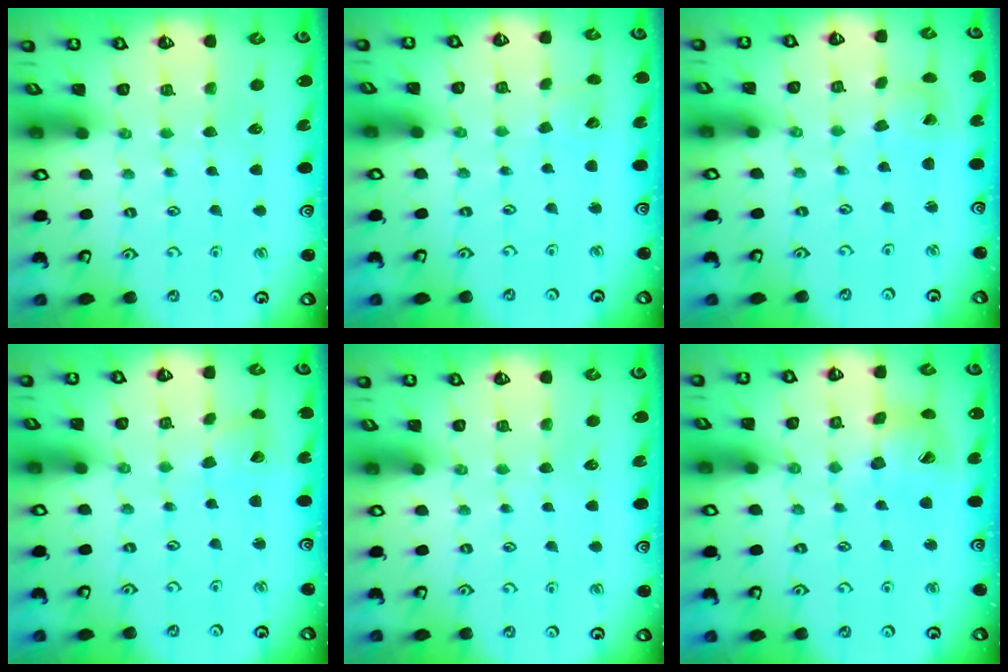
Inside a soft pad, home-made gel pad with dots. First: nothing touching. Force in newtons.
{"total": 3.1, "press": 3.1, "slide": 0.3}
{"total": 2.1, "press": 2.1, "slide": 0.1}
{"total": 1.9, "press": 1.9, "slide": 0.3}
{"total": 0.0}
{"total": 14.2, "press": 14.1, "slide": 2.0}